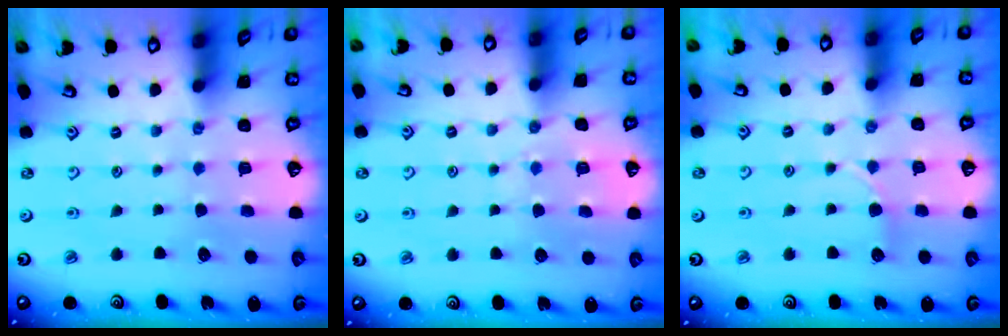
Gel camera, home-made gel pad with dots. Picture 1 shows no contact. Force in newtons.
{"total": 6.6, "press": 6.6, "slide": 0.5}
{"total": 5.7, "press": 5.7, "slide": 0.5}